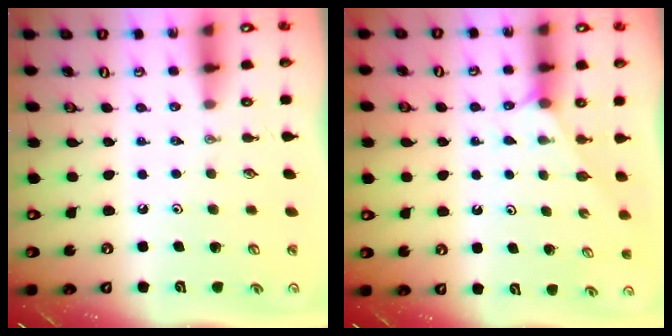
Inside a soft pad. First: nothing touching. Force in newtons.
{"total": 2.3, "press": 2.3, "slide": 0.4}